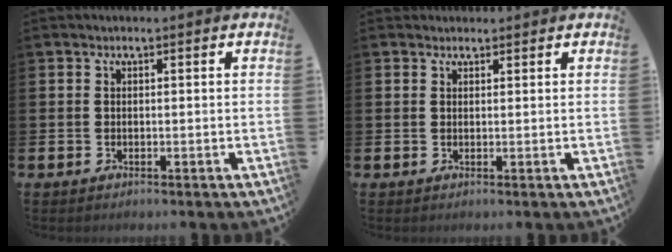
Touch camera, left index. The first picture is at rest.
{"total": 1.1, "force": [1.0, 0.5, 0.1], "torque": [0.006, 0.002, 0.017]}